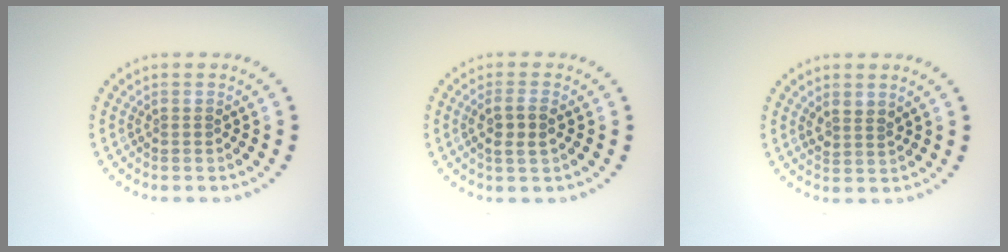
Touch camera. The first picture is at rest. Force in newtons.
{"total": 2.3, "press": 2.2, "slide": 0.8}
{"total": 1.6, "press": 1.3, "slide": 0.9}